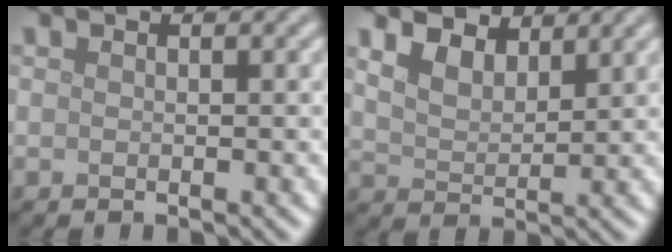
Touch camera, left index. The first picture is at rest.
{"total": 3.4, "force": [2.6, 1.5, 1.7], "torque": [-0.043, 0.003, 0.042]}